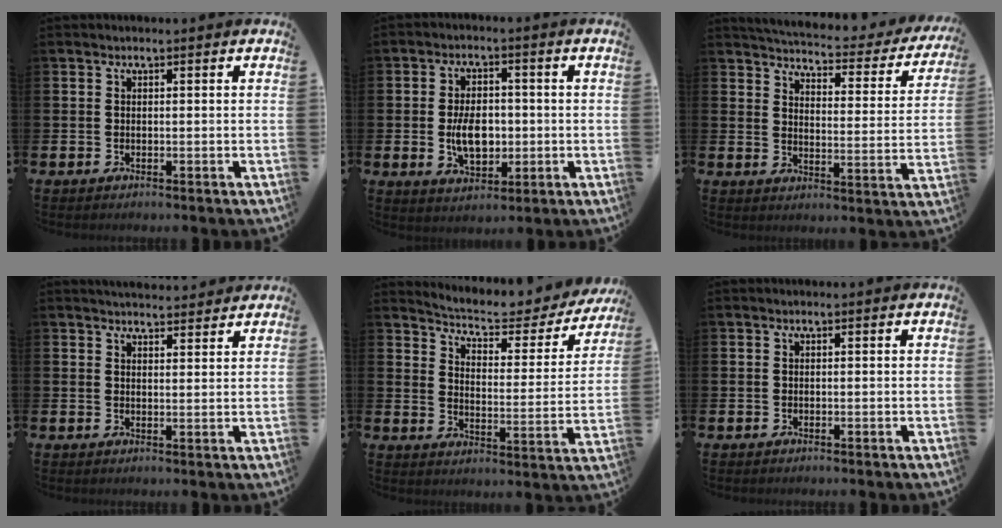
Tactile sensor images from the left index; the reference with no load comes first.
{"total": 6.0, "force": [-0.6, 3.8, 4.7], "torque": [-0.079, 0.002, -0.015]}
{"total": 4.5, "force": [4.3, 0.7, 1.0], "torque": [-0.041, -0.039, 0.068]}
{"total": 3.6, "force": [3.6, 0.5, 0.1], "torque": [-0.002, -0.021, 0.064]}
{"total": 5.6, "force": [5.1, 1.4, 1.8], "torque": [-0.060, -0.038, 0.080]}
{"total": 0.0}